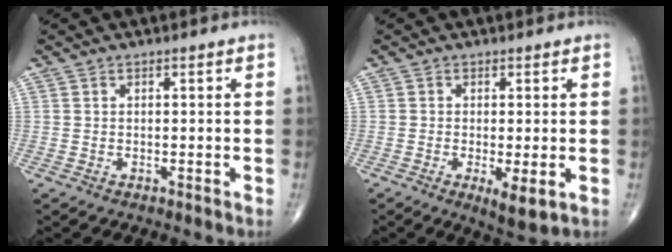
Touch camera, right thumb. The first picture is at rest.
{"total": 5.0, "force": [-1.3, 1.4, 4.6], "torque": [-0.077, -0.016, -0.020]}